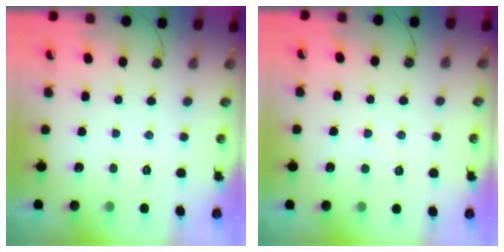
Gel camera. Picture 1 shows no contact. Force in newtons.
{"total": 3.0, "press": 3.0, "slide": 0.4}